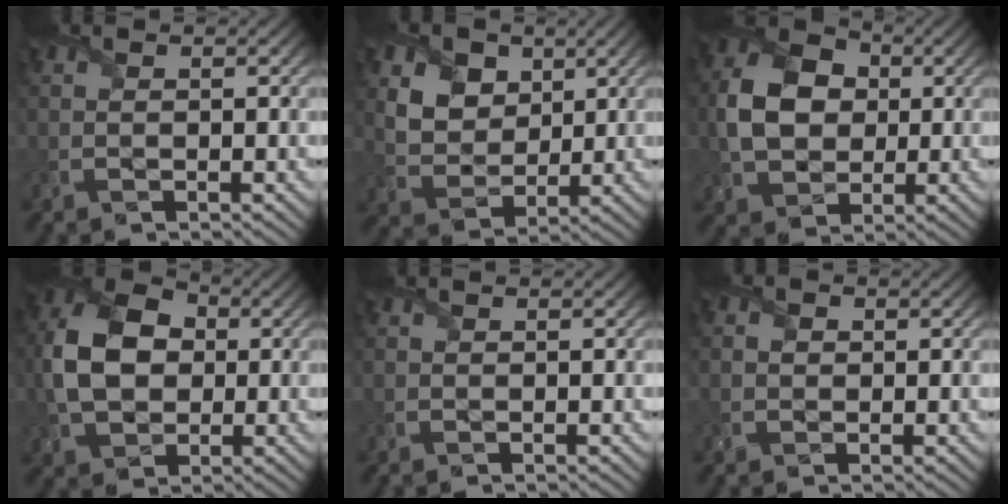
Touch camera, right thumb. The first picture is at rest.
{"total": 8.8, "force": [4.2, 6.4, 4.3], "torque": [-0.146, -0.005, 0.081]}
{"total": 8.8, "force": [0.5, 6.9, 5.5], "torque": [-0.130, 0.008, 0.005]}
{"total": 10.4, "force": [0.5, 7.5, 7.1], "torque": [-0.171, 0.014, 0.000]}
{"total": 0.0}
{"total": 1.0, "force": [0.0, 0.9, 0.4], "torque": [-0.018, 0.000, -0.003]}